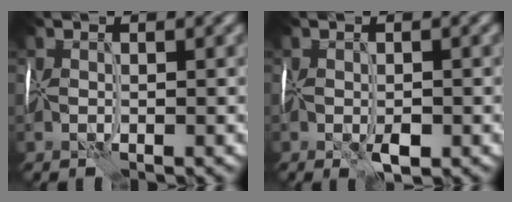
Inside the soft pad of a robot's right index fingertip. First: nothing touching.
{"total": 1.9, "force": [-1.0, 0.9, 1.4], "torque": [-0.027, -0.008, -0.015]}